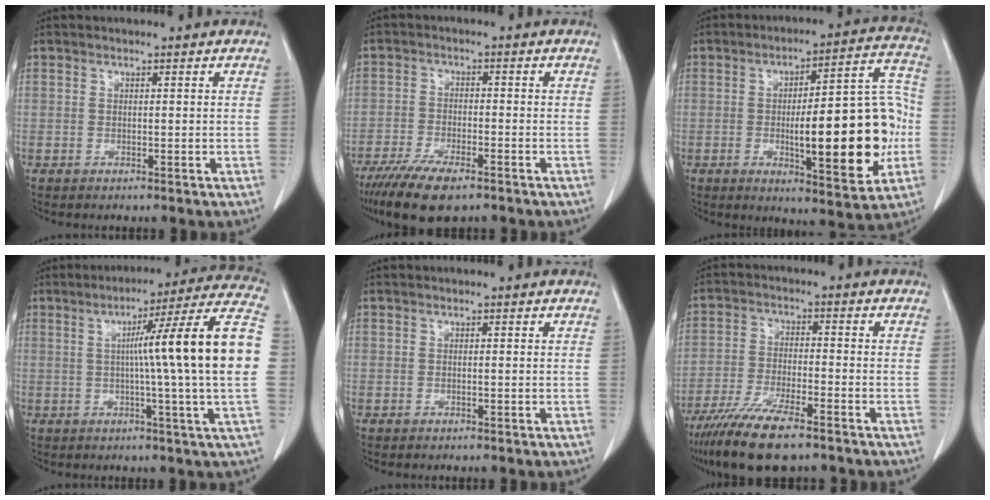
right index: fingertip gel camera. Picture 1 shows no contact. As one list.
[{"total": 8.9, "force": [-6.3, 2.4, 5.7], "torque": [-0.101, -0.016, -0.107]}, {"total": 19.6, "force": [-3.0, 4.9, 18.7], "torque": [-0.247, 0.023, -0.035]}, {"total": 18.3, "force": [1.0, -2.3, 18.2], "torque": [-0.237, 0.014, -0.002]}, {"total": 0.0}, {"total": 11.3, "force": [-8.3, 2.1, 7.4], "torque": [-0.137, -0.027, -0.145]}]